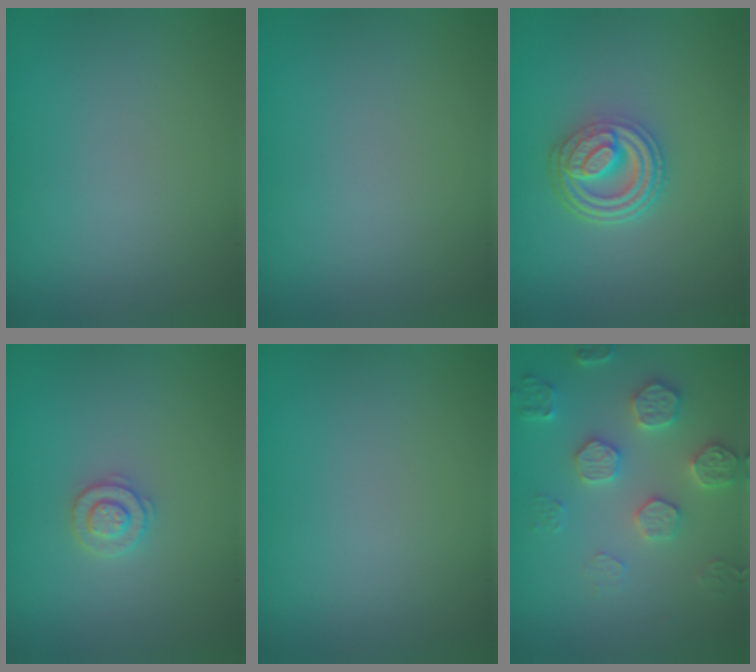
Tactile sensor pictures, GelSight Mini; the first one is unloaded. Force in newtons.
{"total": 0.0}
{"total": 4.8, "press": 3.7, "slide": 3.1}
{"total": 2.0, "press": 1.9, "slide": 0.4}
{"total": 0.0}
{"total": 4.0, "press": 3.9, "slide": 0.9}